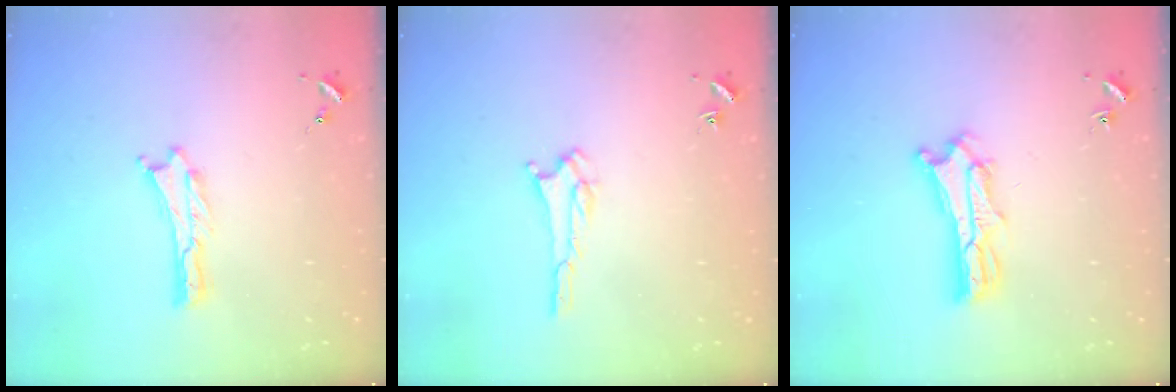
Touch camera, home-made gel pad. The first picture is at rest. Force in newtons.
{"total": 2.1, "press": 2.1, "slide": 0.2}
{"total": 5.4, "press": 5.4, "slide": 0.5}